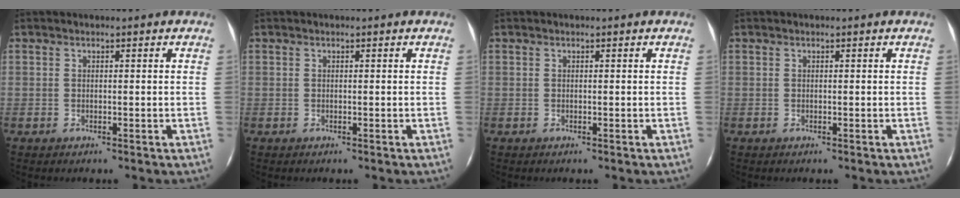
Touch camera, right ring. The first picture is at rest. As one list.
[{"total": 0.0}, {"total": 0.0}, {"total": 0.0}]